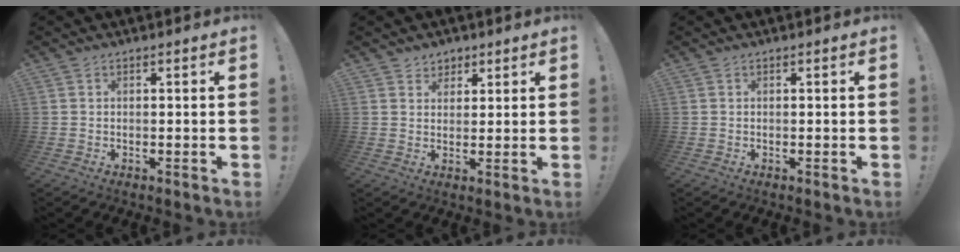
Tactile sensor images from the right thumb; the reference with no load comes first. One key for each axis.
{"total": 3.8, "fx": 2.5, "fy": 2.8, "fz": 0.1, "tx": 0.002, "ty": -0.015, "tz": 0.046}
{"total": 0.0}